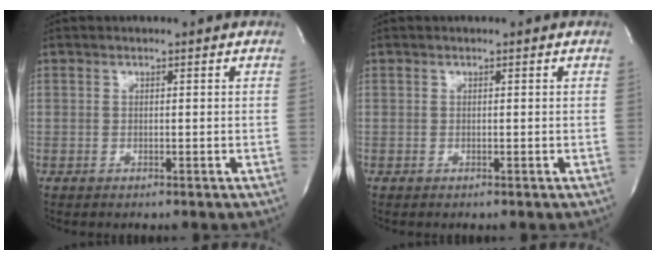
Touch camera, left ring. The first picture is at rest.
{"total": 0.0}